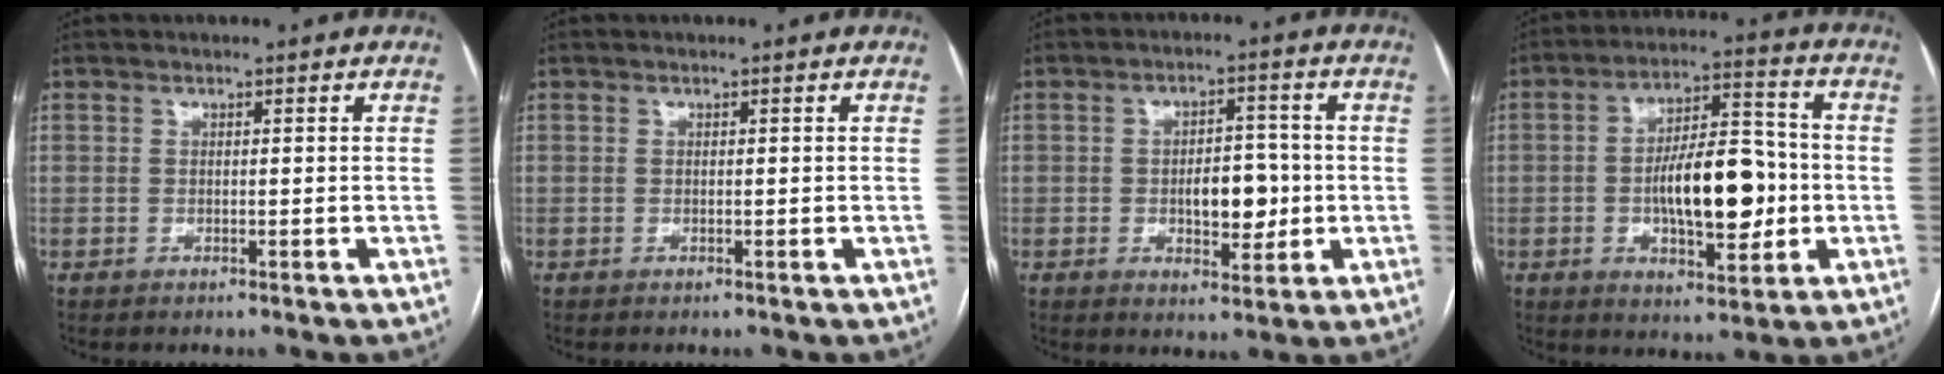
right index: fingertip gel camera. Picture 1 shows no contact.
{"total": 0.0}
{"total": 6.9, "force": [-0.8, 3.5, 5.9], "torque": [-0.088, 0.007, -0.006]}
{"total": 14.0, "force": [-1.7, 5.2, 12.9], "torque": [-0.212, 0.018, -0.023]}